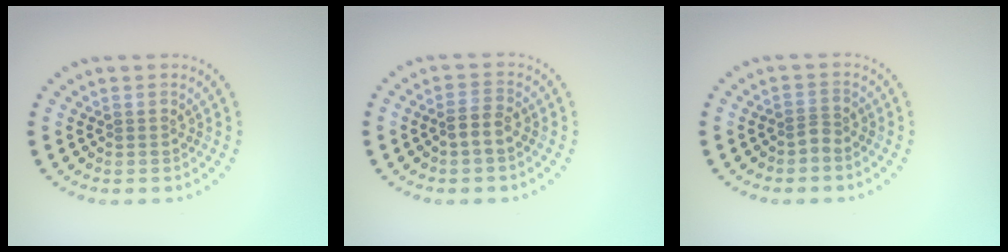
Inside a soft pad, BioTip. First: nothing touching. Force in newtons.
{"total": 1.9, "press": 1.6, "slide": 1.0}
{"total": 0.9, "press": 0.5, "slide": 0.7}